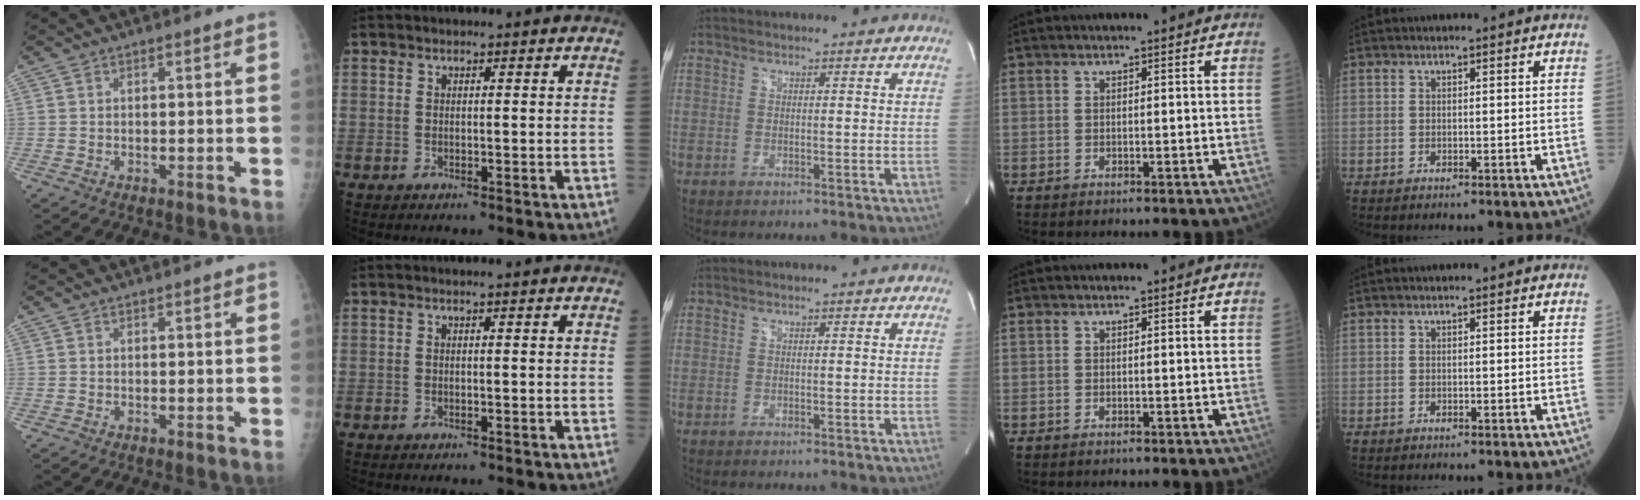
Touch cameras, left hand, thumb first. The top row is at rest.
{}